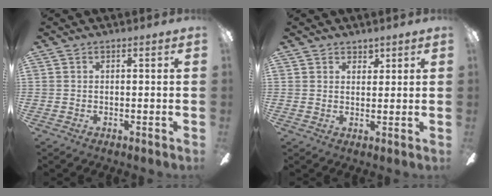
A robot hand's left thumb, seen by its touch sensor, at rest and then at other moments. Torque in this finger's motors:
{"motor_torque": [0.10, -0.01, -0.16, -0.08, 0.00]}